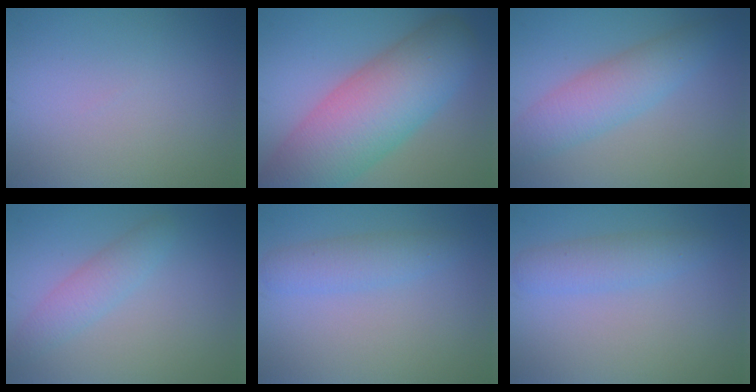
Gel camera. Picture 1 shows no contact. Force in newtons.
{"total": 10.8, "press": 10.8, "slide": 0.5}
{"total": 4.5, "press": 4.5, "slide": 0.1}
{"total": 2.3, "press": 2.3, "slide": 0.1}
{"total": 2.5, "press": 2.5, "slide": 0.0}
{"total": 2.5, "press": 2.5, "slide": 0.0}